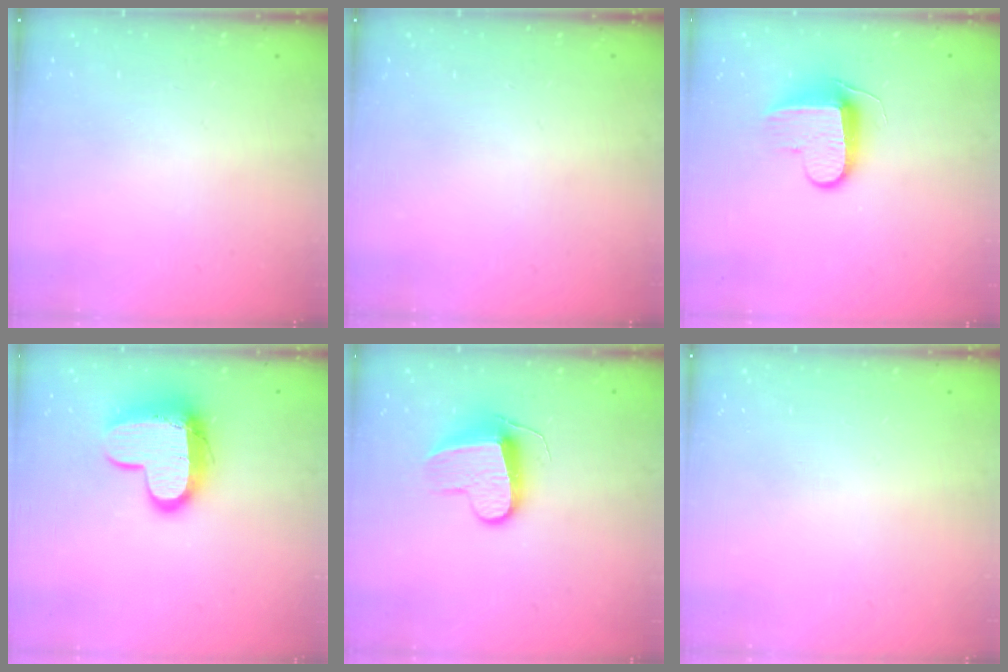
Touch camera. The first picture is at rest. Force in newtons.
{"total": 0.0}
{"total": 9.2, "press": 9.2, "slide": 0.9}
{"total": 14.2, "press": 14.1, "slide": 1.1}
{"total": 9.9, "press": 9.9, "slide": 0.2}
{"total": 0.0}